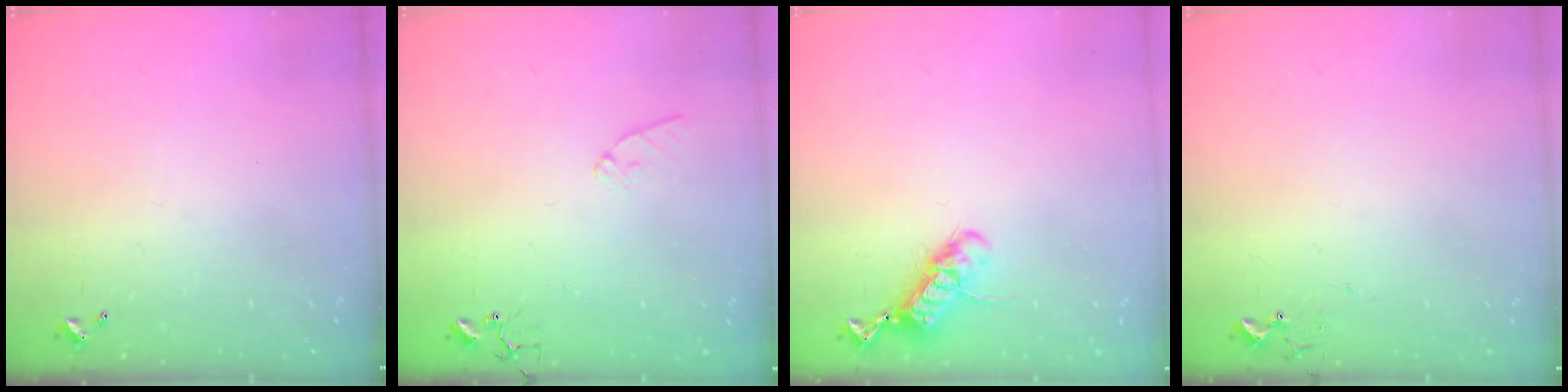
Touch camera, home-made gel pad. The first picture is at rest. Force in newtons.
{"total": 6.4, "press": 6.4, "slide": 0.6}
{"total": 11.8, "press": 11.7, "slide": 1.4}
{"total": 5.4, "press": 5.4, "slide": 0.7}